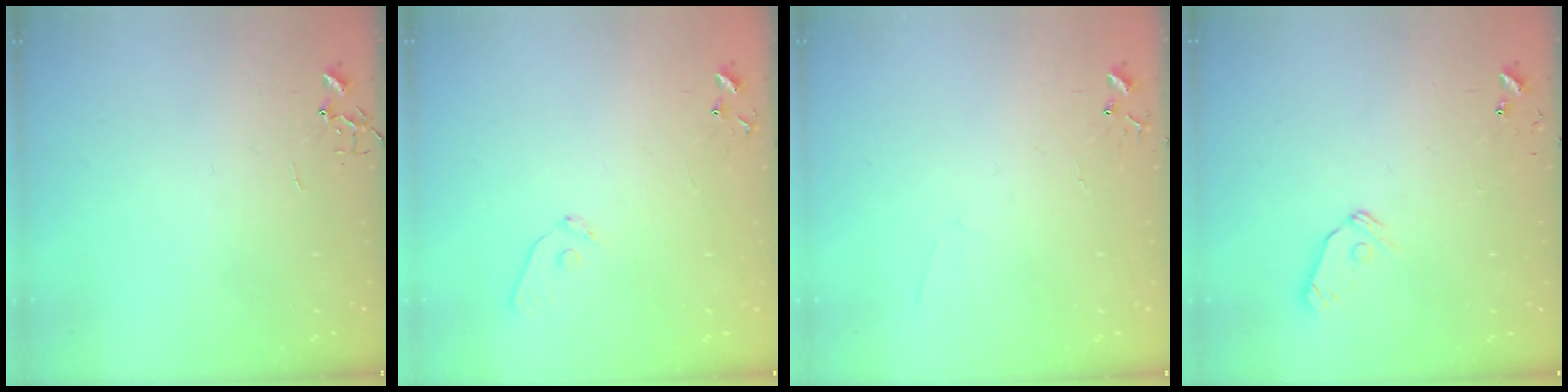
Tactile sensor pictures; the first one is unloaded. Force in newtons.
{"total": 7.4, "press": 7.4, "slide": 0.6}
{"total": 4.4, "press": 4.4, "slide": 0.4}
{"total": 7.1, "press": 7.1, "slide": 0.5}